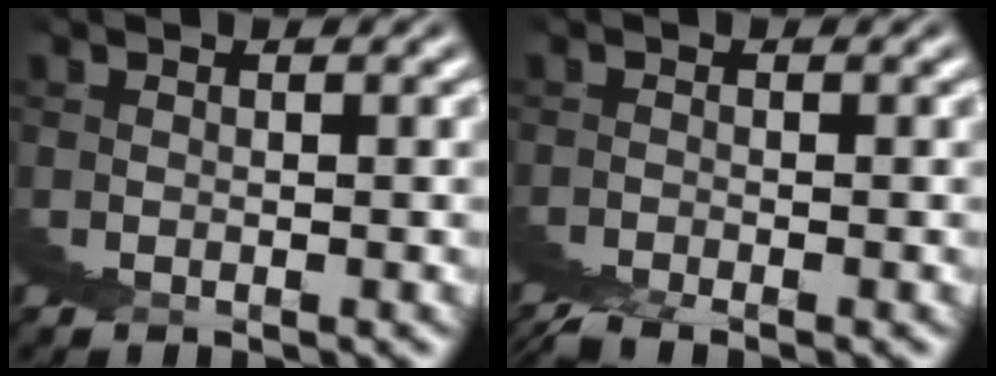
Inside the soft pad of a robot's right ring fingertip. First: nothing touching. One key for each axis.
{"total": 2.0, "fx": -0.5, "fy": -1.8, "fz": -0.6, "tx": 0.016, "ty": 0.010, "tz": -0.009}